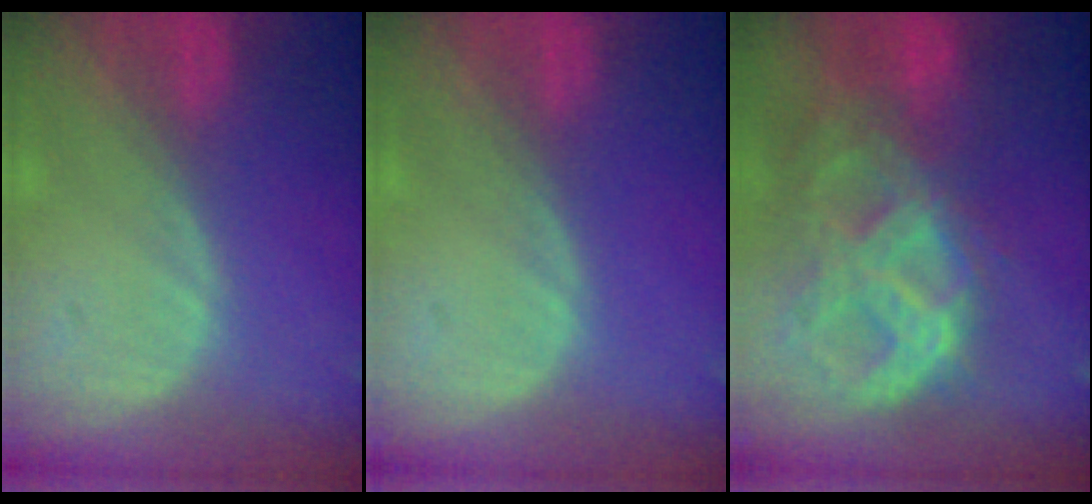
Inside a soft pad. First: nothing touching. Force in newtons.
{"total": 0.0}
{"total": 11.3, "press": 9.6, "slide": 6.0}